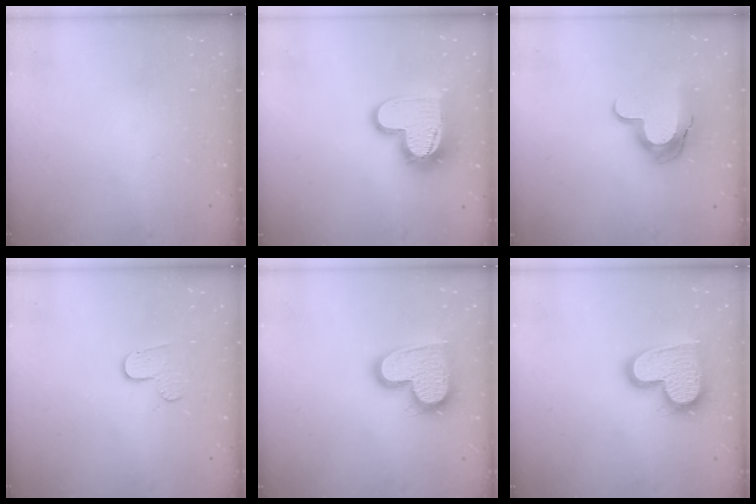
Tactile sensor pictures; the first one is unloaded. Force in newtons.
{"total": 14.7, "press": 14.6, "slide": 1.1}
{"total": 11.9, "press": 11.9, "slide": 0.6}
{"total": 3.3, "press": 3.3, "slide": 0.3}
{"total": 17.2, "press": 17.1, "slide": 1.2}
{"total": 17.2, "press": 17.1, "slide": 1.2}